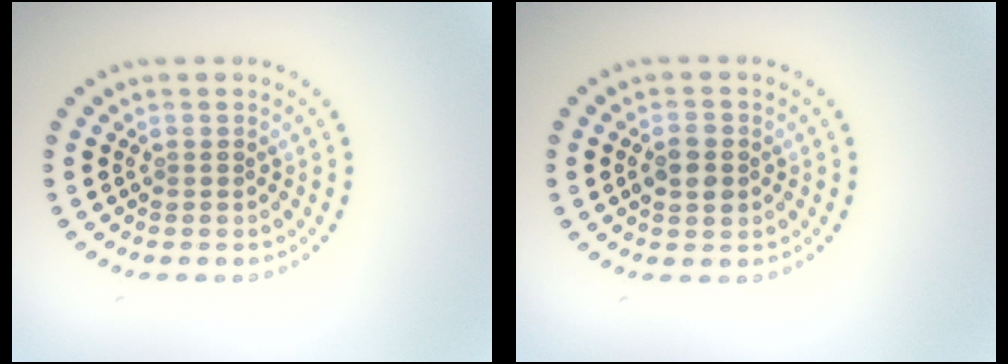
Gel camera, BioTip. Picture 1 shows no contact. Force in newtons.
{"total": 2.7, "press": 2.7, "slide": 0.2}